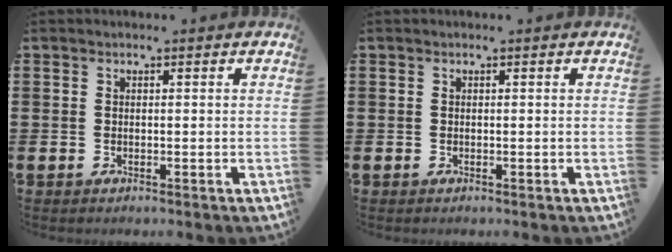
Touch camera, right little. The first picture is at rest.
{"total": 0.0}